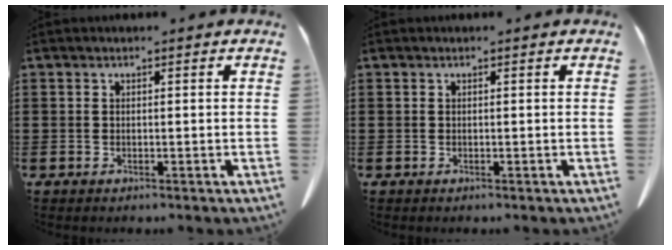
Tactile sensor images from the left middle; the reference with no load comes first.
{"total": 0.0}